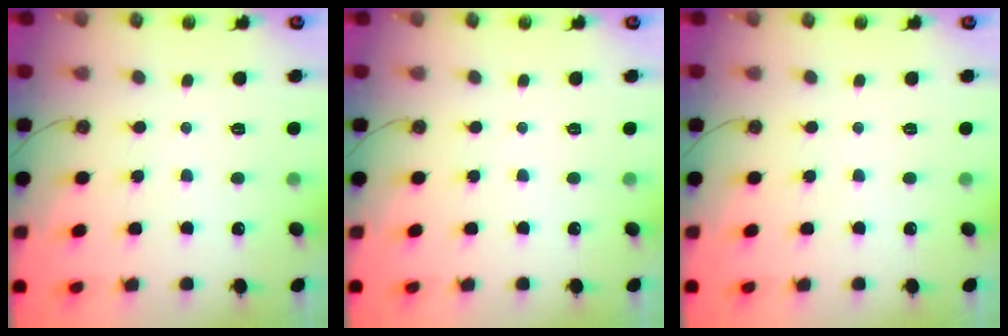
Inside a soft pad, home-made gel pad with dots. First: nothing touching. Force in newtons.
{"total": 0.0}
{"total": 0.0}